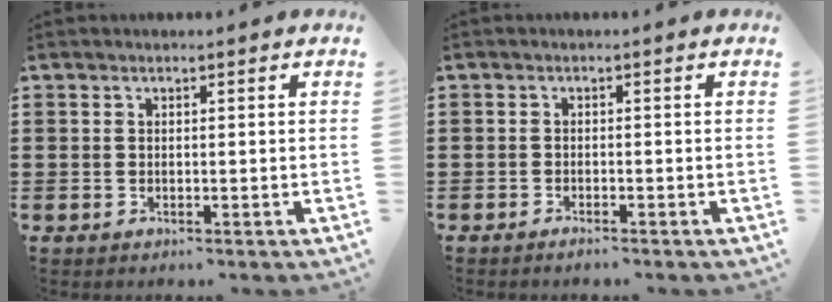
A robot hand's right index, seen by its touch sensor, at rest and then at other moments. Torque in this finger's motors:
{"motor_torque": [0.10, -0.07, 0.02, 0.00]}